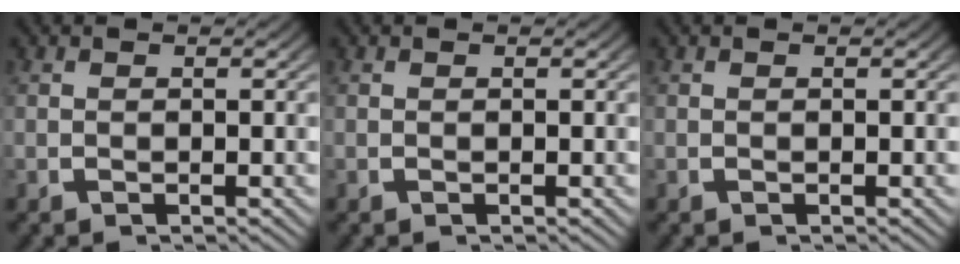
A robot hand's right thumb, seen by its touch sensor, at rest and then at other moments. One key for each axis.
{"total": 0.0}
{"total": 0.0}